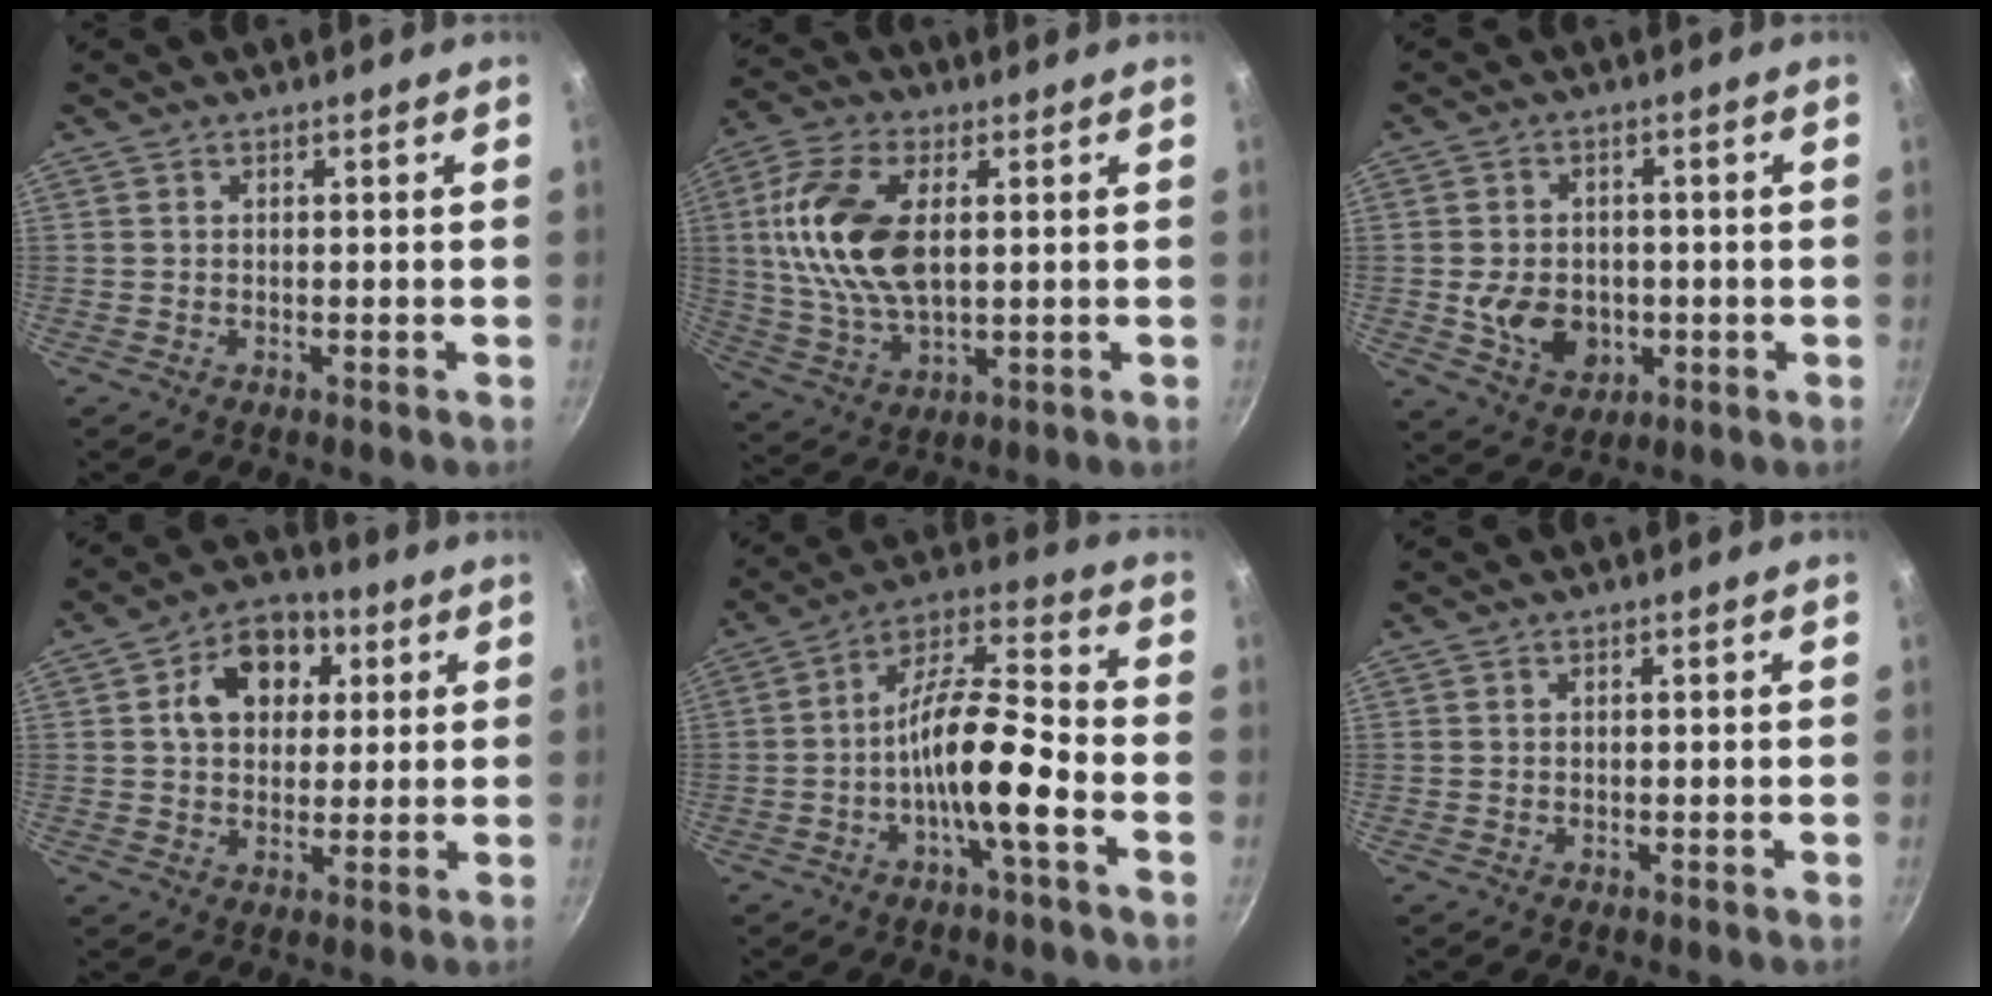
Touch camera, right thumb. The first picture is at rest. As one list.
[{"total": 16.3, "force": [2.7, 8.9, 13.4], "torque": [-0.258, 0.000, 0.049]}, {"total": 8.8, "force": [-1.4, 6.8, 5.4], "torque": [-0.074, 0.001, -0.013]}, {"total": 11.4, "force": [3.3, 8.6, 6.8], "torque": [-0.070, 0.006, 0.039]}, {"total": 13.3, "force": [-4.3, 3.0, 12.2], "torque": [-0.210, 0.048, -0.084]}, {"total": 0.0}]